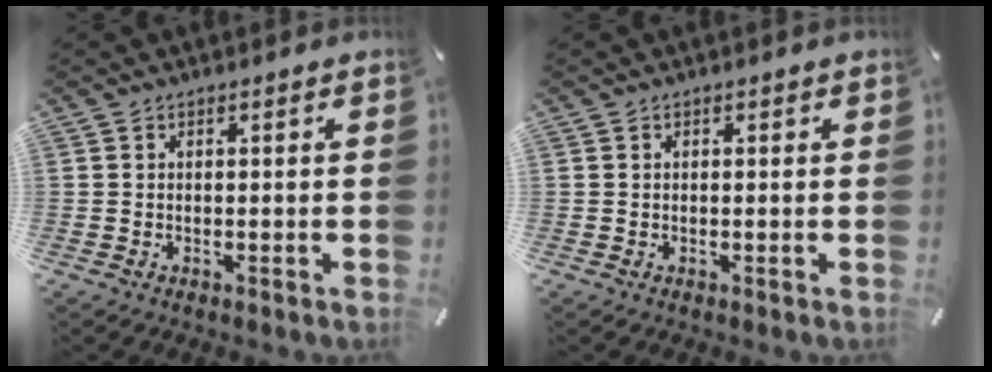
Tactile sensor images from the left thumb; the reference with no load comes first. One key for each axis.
{"total": 0.0}